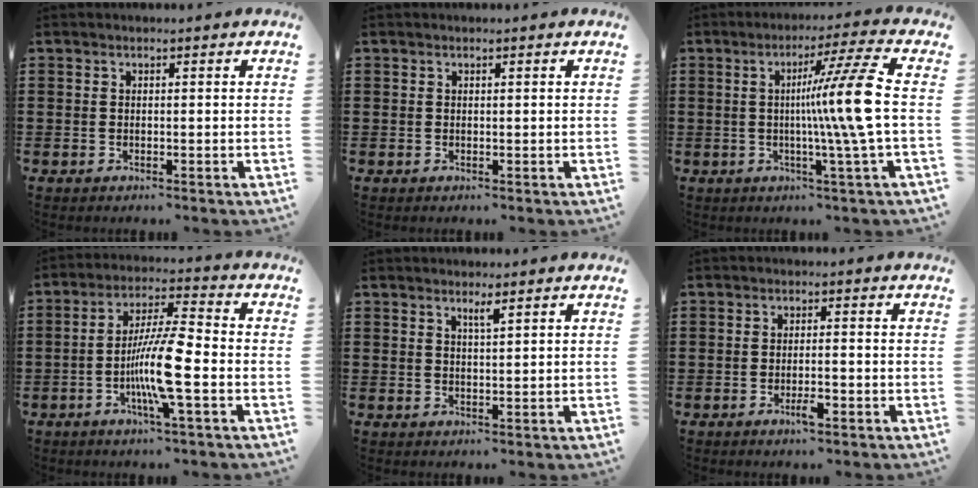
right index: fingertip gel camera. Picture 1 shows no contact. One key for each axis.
{"total": 0.0}
{"total": 11.3, "fx": 0.2, "fy": -1.4, "fz": 11.2, "tx": -0.189, "ty": -0.011, "tz": -0.014}
{"total": 10.4, "fx": -2.8, "fy": 1.2, "fz": 10.0, "tx": -0.207, "ty": -0.016, "tz": -0.059}
{"total": 1.6, "fx": 1.2, "fy": 0.1, "fz": 1.1, "tx": -0.023, "ty": 0.001, "tz": 0.020}
{"total": 2.8, "fx": -1.4, "fy": 0.5, "fz": 2.3, "tx": -0.047, "ty": -0.002, "tz": -0.027}